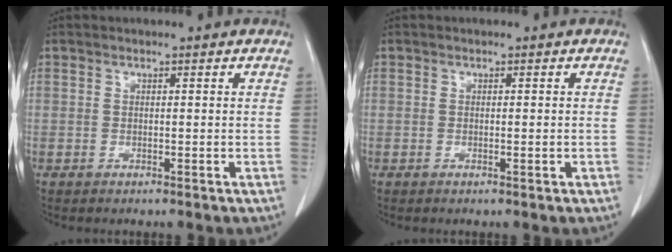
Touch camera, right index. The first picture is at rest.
{"total": 1.1, "force": [-0.3, 0.1, 1.0], "torque": [-0.017, -0.002, -0.001]}